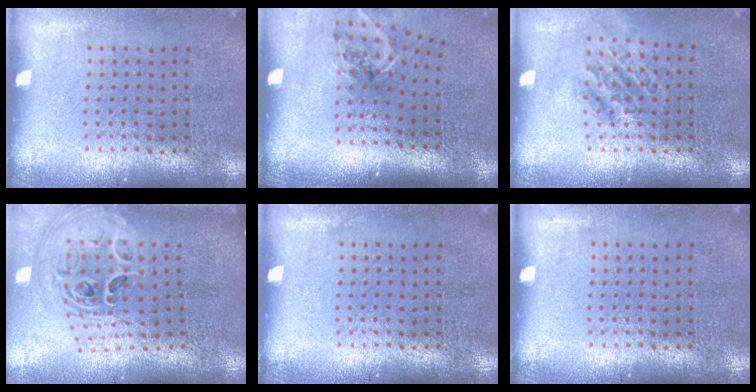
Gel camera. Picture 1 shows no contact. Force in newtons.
{"total": 1.3, "press": 1.1, "slide": 0.7}
{"total": 1.3, "press": 1.0, "slide": 0.7}
{"total": 3.0, "press": 2.0, "slide": 2.2}
{"total": 0.0}
{"total": 0.0}